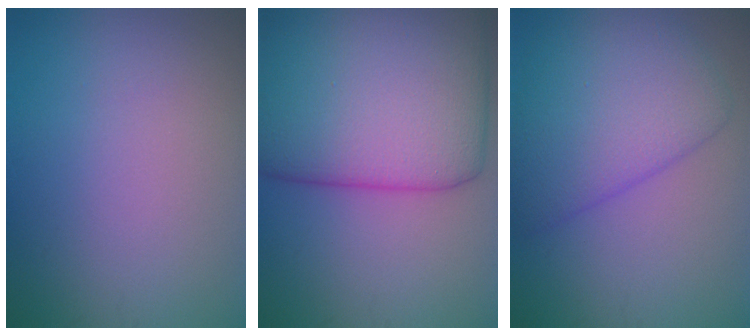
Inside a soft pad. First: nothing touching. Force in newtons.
{"total": 14.0, "press": 14.0, "slide": 0.6}
{"total": 6.1, "press": 6.1, "slide": 0.4}